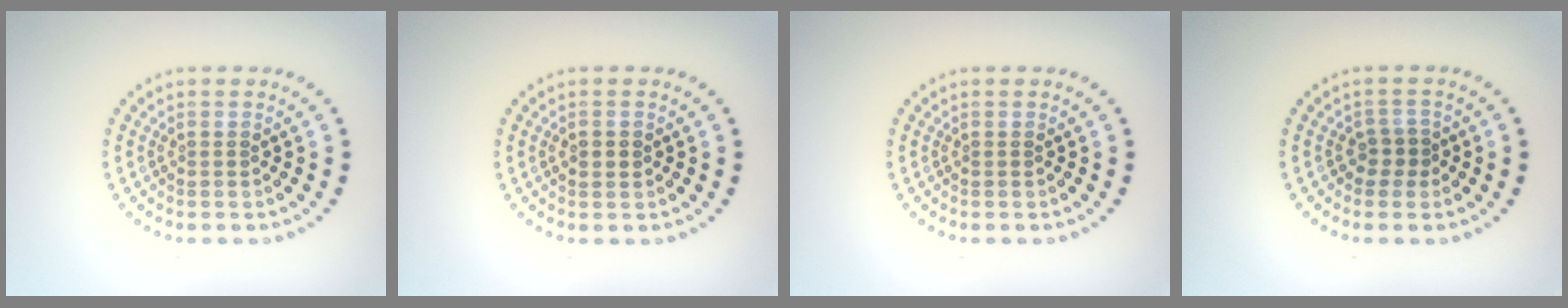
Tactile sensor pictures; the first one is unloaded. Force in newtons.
{"total": 1.2, "press": 1.1, "slide": 0.3}
{"total": 0.0}
{"total": 1.7, "press": 1.4, "slide": 0.9}